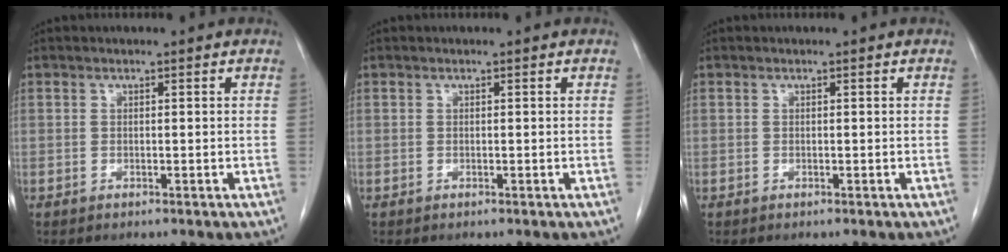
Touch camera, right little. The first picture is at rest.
{"total": 0.0}
{"total": 0.0}